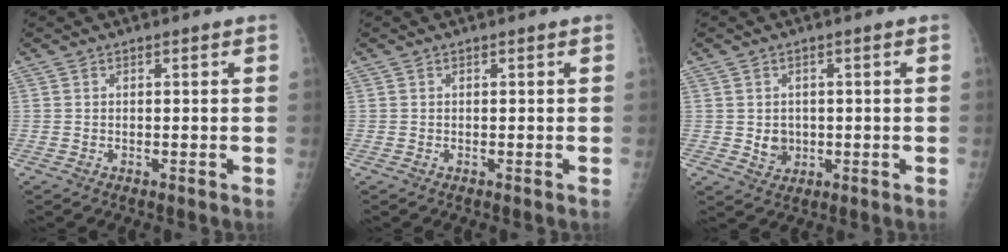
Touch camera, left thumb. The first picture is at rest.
{"total": 0.0}
{"total": 3.7, "force": [-0.2, 3.2, 1.8], "torque": [-0.011, 0.001, 0.005]}